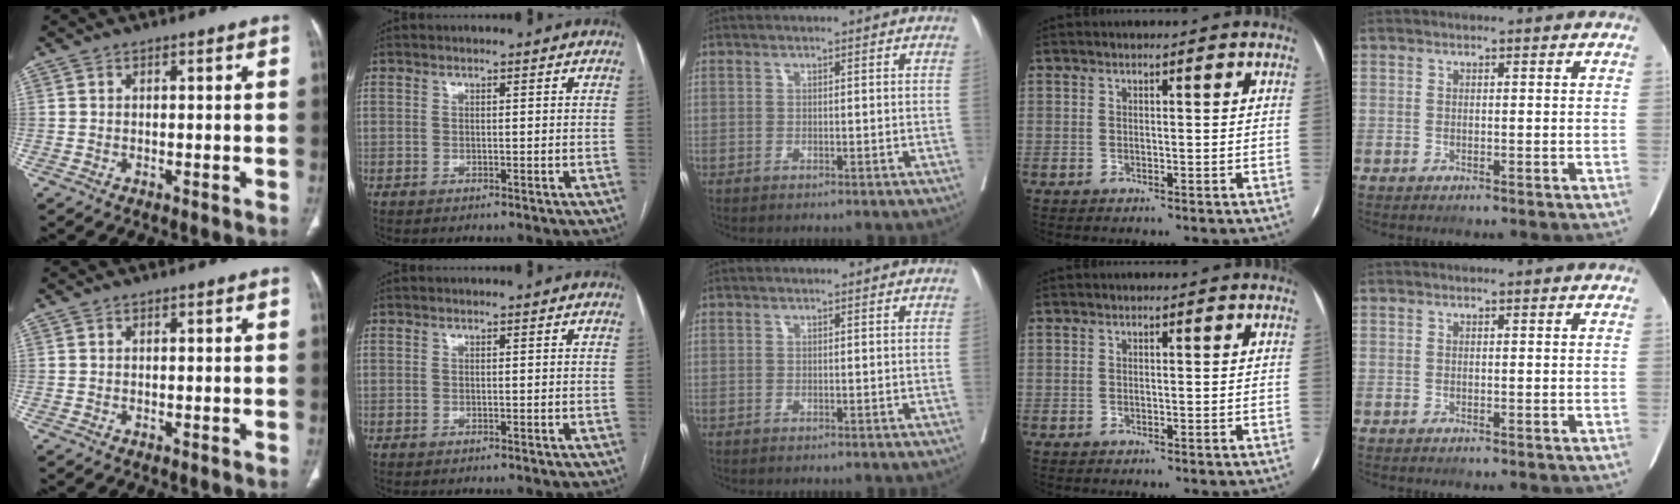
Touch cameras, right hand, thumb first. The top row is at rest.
{}